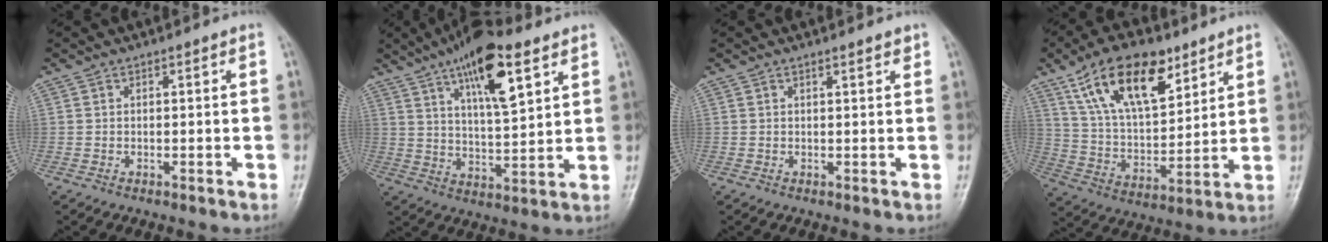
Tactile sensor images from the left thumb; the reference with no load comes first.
{"total": 14.9, "force": [8.1, 4.8, 11.6], "torque": [-0.173, -0.030, 0.136]}
{"total": 1.4, "force": [1.0, 0.2, 0.8], "torque": [-0.009, -0.004, 0.014]}
{"total": 17.8, "force": [10.3, 8.4, 11.9], "torque": [-0.168, -0.039, 0.189]}